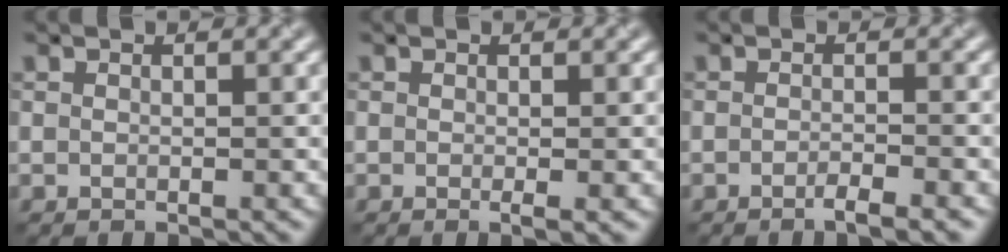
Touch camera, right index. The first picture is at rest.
{"total": 1.0, "force": [-0.2, 0.1, 0.9], "torque": [-0.016, -0.004, -0.002]}
{"total": 2.3, "force": [-1.4, 0.6, 1.7], "torque": [-0.019, -0.001, -0.026]}